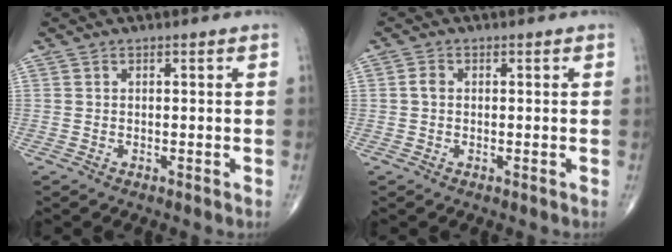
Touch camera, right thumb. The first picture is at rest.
{"total": 1.4, "force": [0.0, 1.1, 0.9], "torque": [-0.014, 0.003, -0.002]}